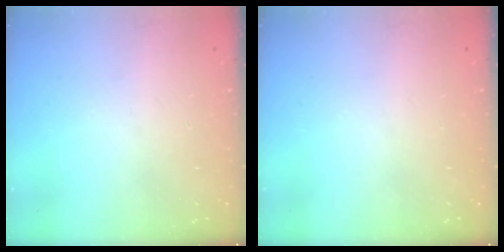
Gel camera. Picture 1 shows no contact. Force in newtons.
{"total": 0.0}